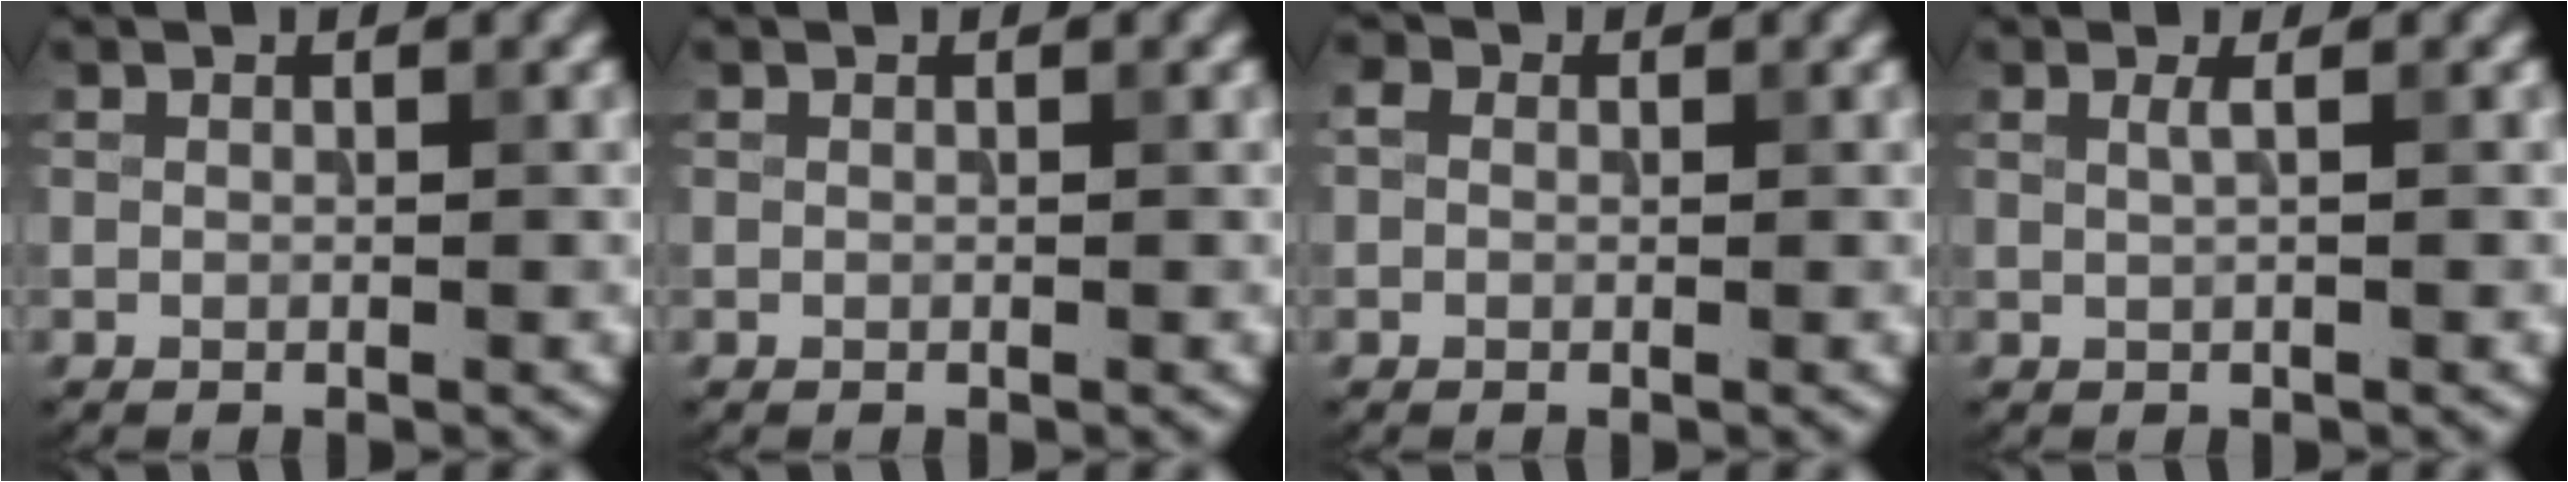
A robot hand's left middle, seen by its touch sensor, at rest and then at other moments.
{"total": 0.0}
{"total": 1.1, "force": [0.2, 1.0, 0.6], "torque": [-0.008, 0.000, -0.004]}
{"total": 1.2, "force": [0.4, 0.4, 1.0], "torque": [-0.013, 0.000, 0.002]}